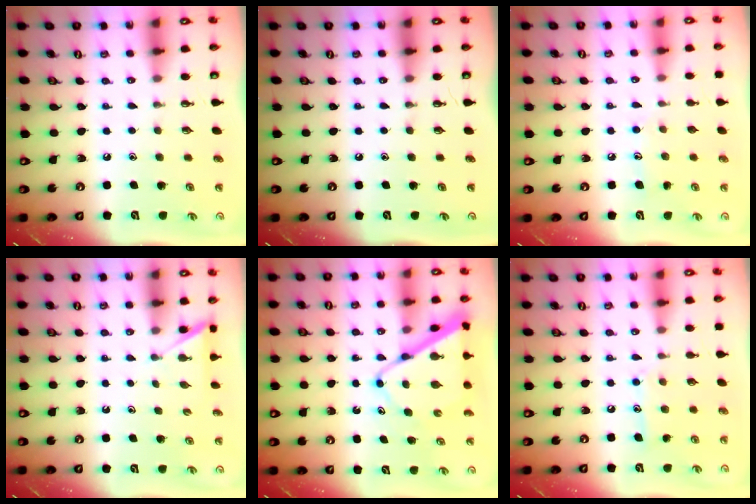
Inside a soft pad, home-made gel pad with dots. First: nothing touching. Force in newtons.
{"total": 0.0}
{"total": 6.2, "press": 6.1, "slide": 0.4}
{"total": 2.7, "press": 2.7, "slide": 0.2}
{"total": 10.2, "press": 10.2, "slide": 0.7}
{"total": 8.8, "press": 8.7, "slide": 0.7}